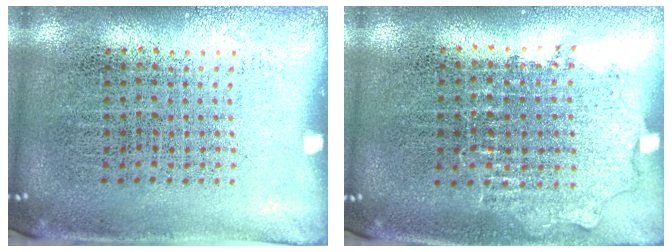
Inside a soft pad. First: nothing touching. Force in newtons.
{"total": 0.9, "press": 0.8, "slide": 0.2}